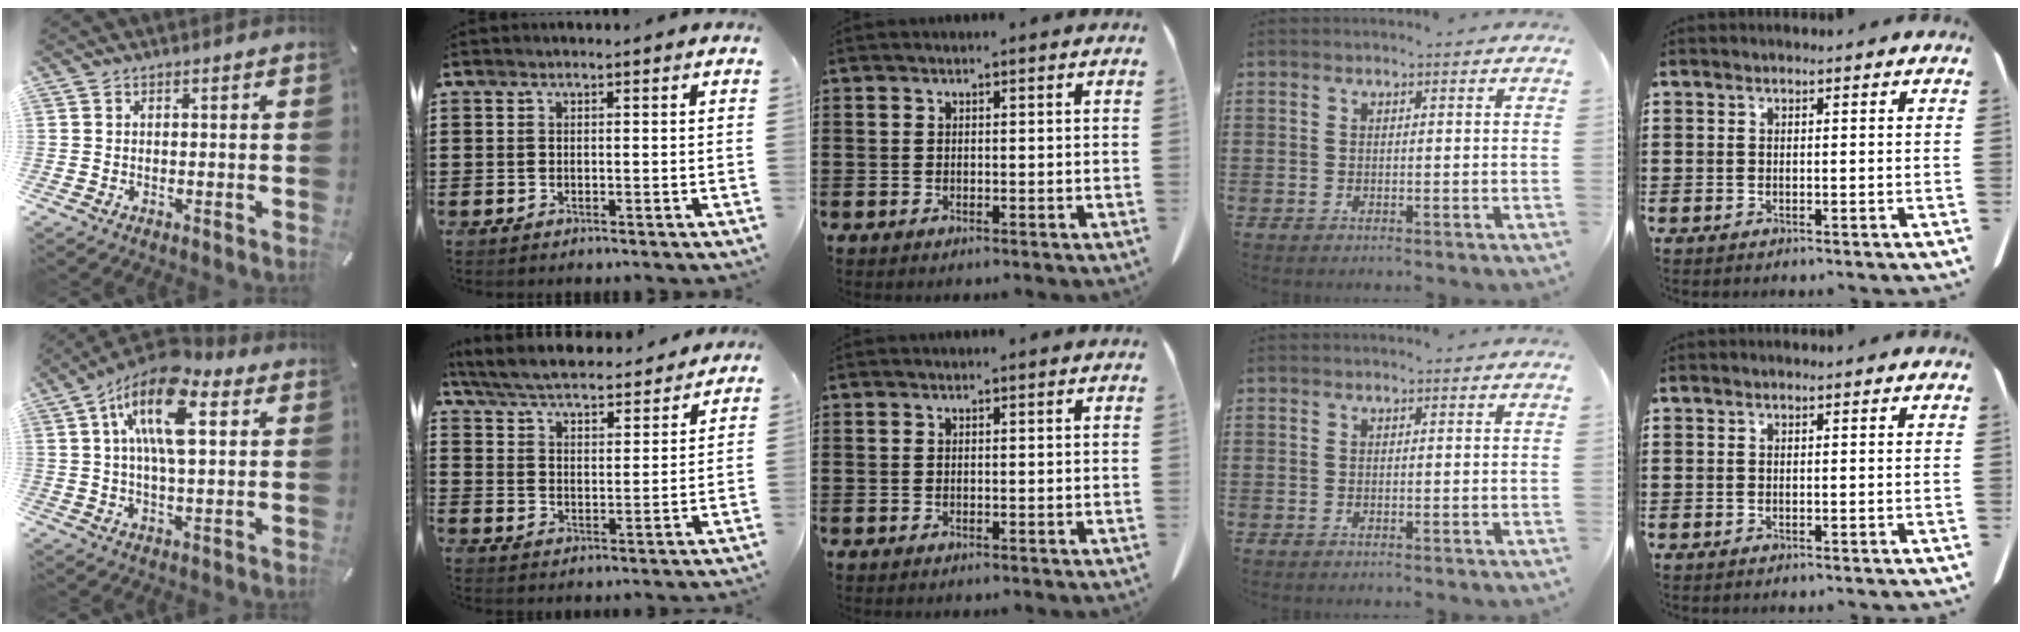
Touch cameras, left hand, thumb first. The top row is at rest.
{"thumb": {"total": 16.4, "force": [6.3, 7.4, 13.2], "torque": [-0.251, -0.014, 0.101]}, "index": {"total": 5.7, "force": [5.5, 0.2, 1.4], "torque": [-0.054, -0.036, 0.093]}}